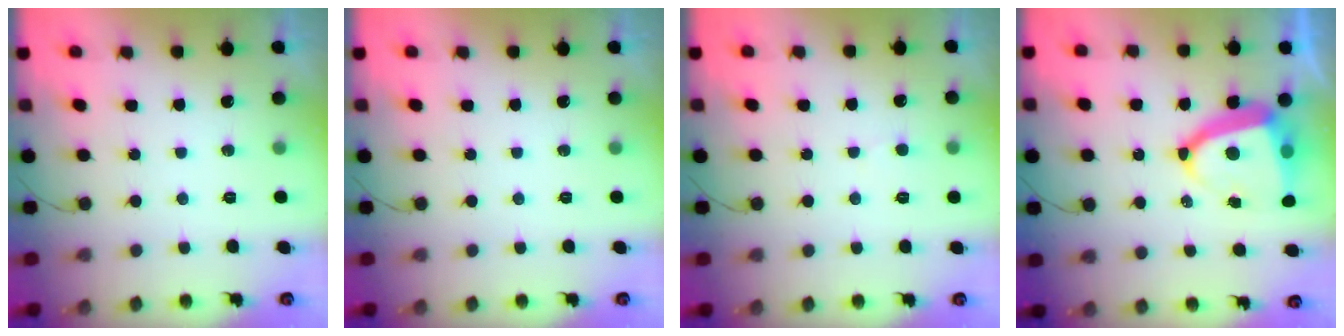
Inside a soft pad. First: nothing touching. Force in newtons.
{"total": 0.0}
{"total": 4.1, "press": 4.1, "slide": 0.3}
{"total": 12.1, "press": 12.0, "slide": 1.1}